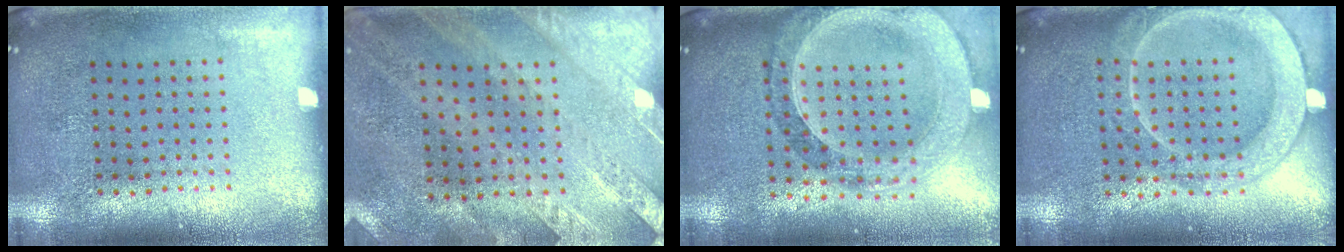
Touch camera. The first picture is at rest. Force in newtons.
{"total": 2.5, "press": 2.1, "slide": 1.3}
{"total": 1.5, "press": 1.4, "slide": 0.4}
{"total": 2.0, "press": 2.0, "slide": 0.2}